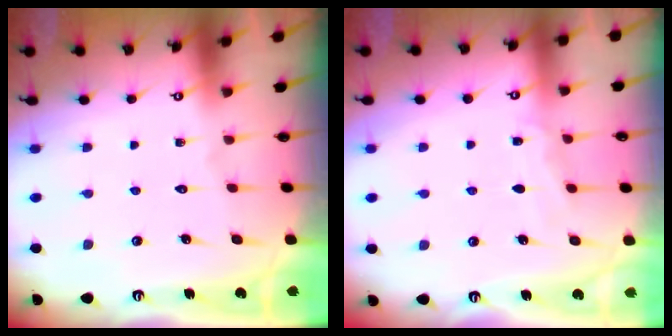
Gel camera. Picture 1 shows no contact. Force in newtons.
{"total": 5.1, "press": 5.0, "slide": 0.7}